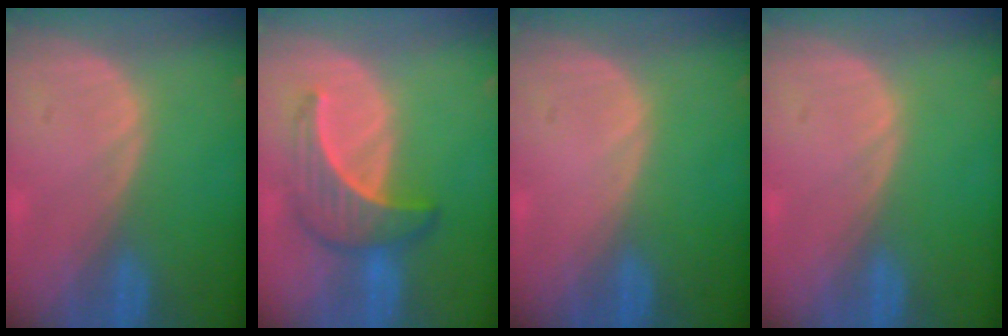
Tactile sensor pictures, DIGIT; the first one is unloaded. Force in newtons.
{"total": 6.7, "press": 6.4, "slide": 1.9}
{"total": 0.0}
{"total": 0.0}